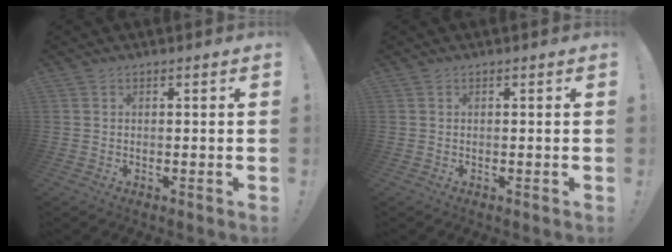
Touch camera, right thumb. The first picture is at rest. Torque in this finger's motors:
{"motor_torque": [0.00, 0.00, 0.00, 0.00, 0.00]}